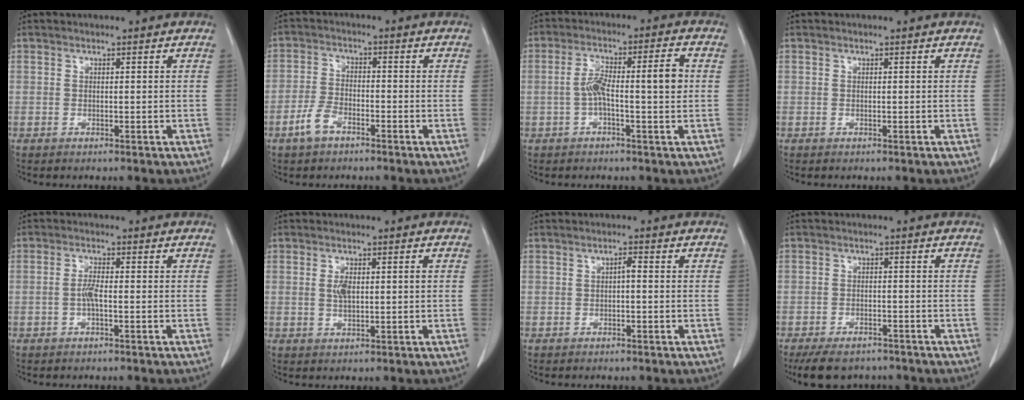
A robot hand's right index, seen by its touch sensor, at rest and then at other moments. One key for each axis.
{"total": 4.5, "fx": -2.9, "fy": 2.2, "fz": 2.6, "tx": -0.062, "ty": 0.003, "tz": -0.056}
{"total": 8.0, "fx": -0.3, "fy": 1.2, "fz": 7.9, "tx": -0.140, "ty": 0.026, "tz": -0.008}
{"total": 0.0}
{"total": 2.2, "fx": -0.5, "fy": 0.3, "fz": 2.2, "tx": -0.046, "ty": 0.001, "tz": -0.012}
{"total": 3.1, "fx": 0.4, "fy": 1.0, "fz": 2.9, "tx": -0.057, "ty": 0.003, "tz": 0.010}
{"total": 1.1, "fx": -0.1, "fy": 0.3, "fz": 1.1, "tx": -0.019, "ty": 0.003, "tz": -0.002}
{"total": 8.6, "fx": -7.2, "fy": 3.5, "fz": 3.1, "tx": -0.044, "ty": -0.008, "tz": -0.104}